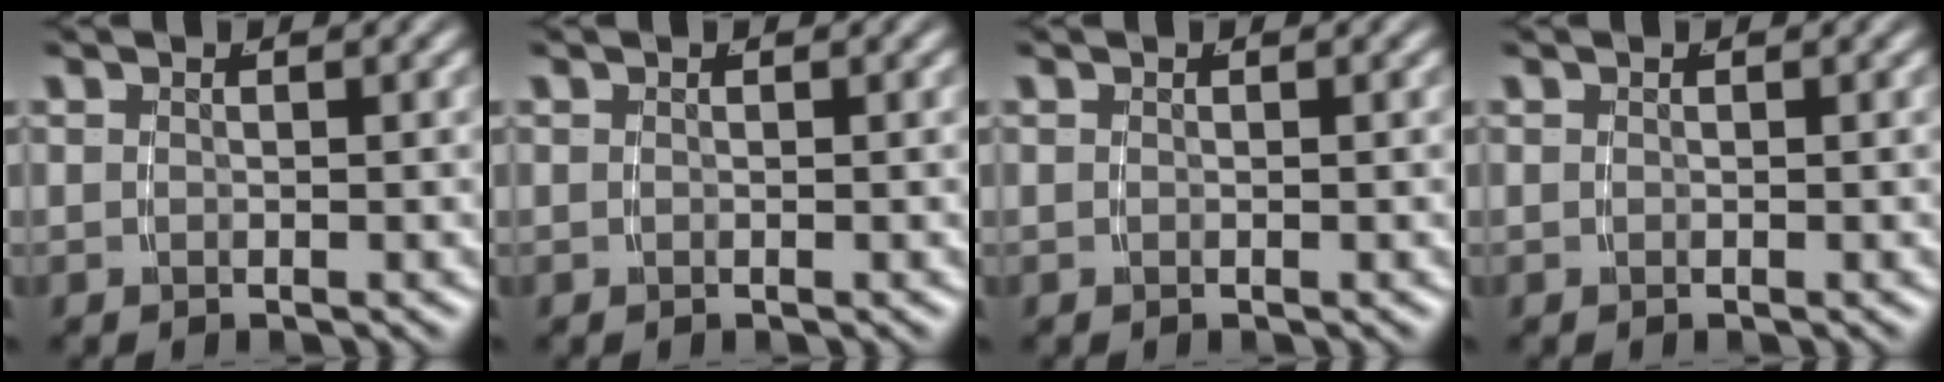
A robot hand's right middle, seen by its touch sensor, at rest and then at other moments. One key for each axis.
{"total": 0.0}
{"total": 0.0}
{"total": 0.0}